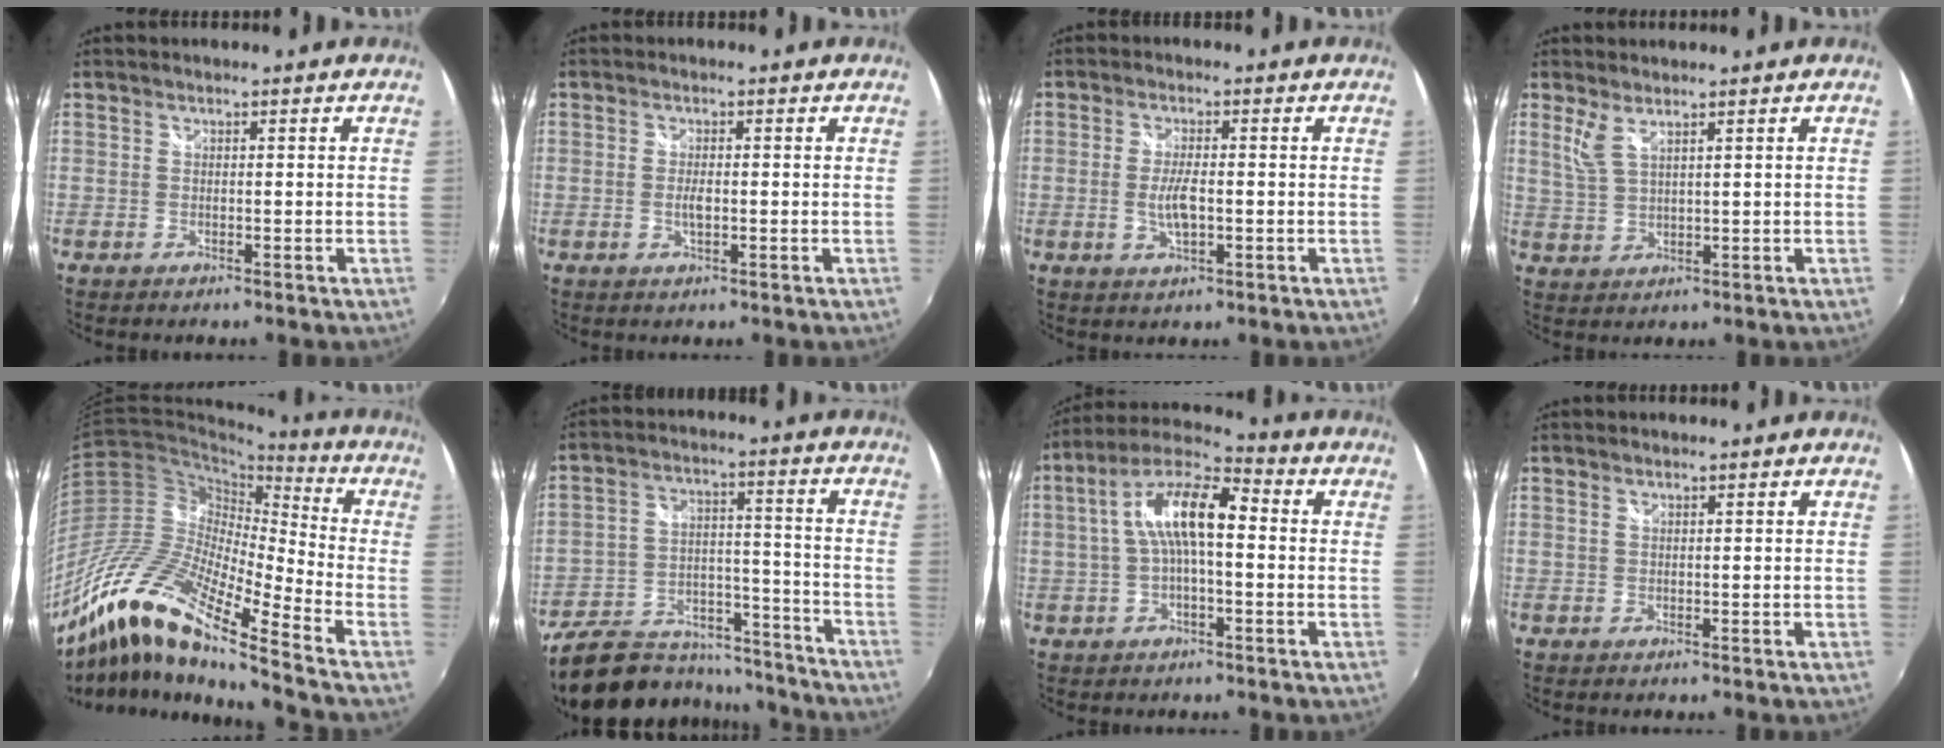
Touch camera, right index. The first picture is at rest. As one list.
[{"total": 2.1, "force": [-0.4, 0.9, 1.9], "torque": [-0.036, -0.004, -0.005]}, {"total": 4.5, "force": [-0.8, 1.6, 4.2], "torque": [-0.084, -0.006, -0.012]}, {"total": 3.7, "force": [2.4, 1.0, 2.6], "torque": [-0.056, -0.004, 0.052]}, {"total": 18.4, "force": [-12.8, 2.2, 13.1], "torque": [-0.246, -0.013, -0.266]}, {"total": 23.0, "force": [-18.7, 9.8, 9.1], "torque": [-0.184, 0.021, -0.253]}, {"total": 11.8, "force": [0.6, 4.2, 11.0], "torque": [-0.213, 0.027, 0.005]}, {"total": 0.0}]